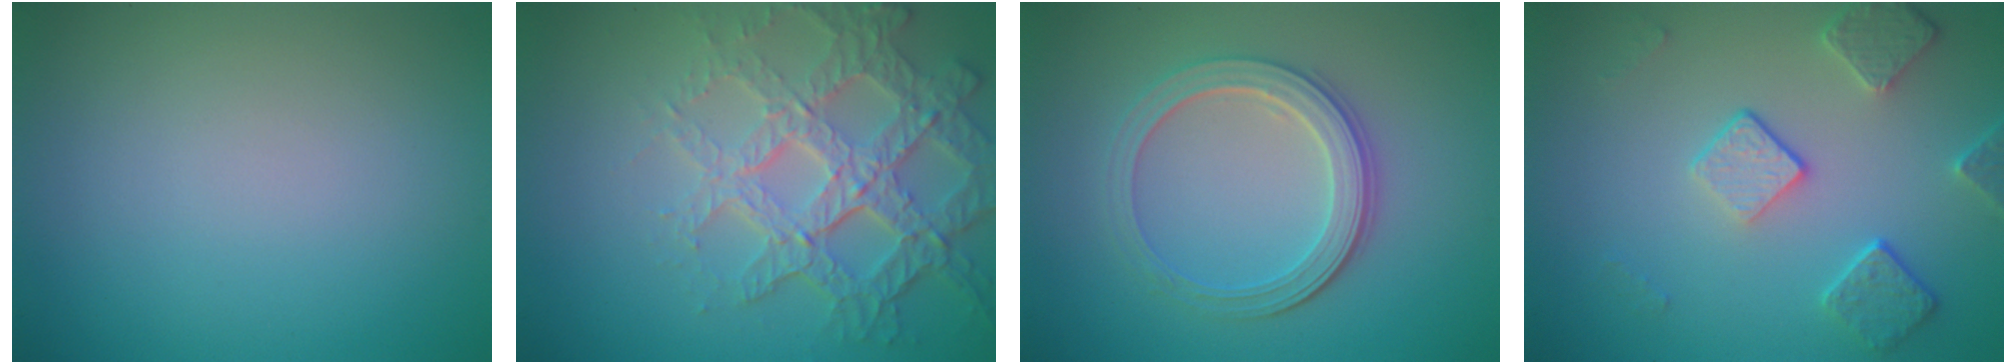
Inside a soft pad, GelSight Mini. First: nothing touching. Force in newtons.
{"total": 7.1, "press": 5.1, "slide": 5.0}
{"total": 3.9, "press": 3.4, "slide": 1.9}
{"total": 4.0, "press": 3.2, "slide": 2.5}